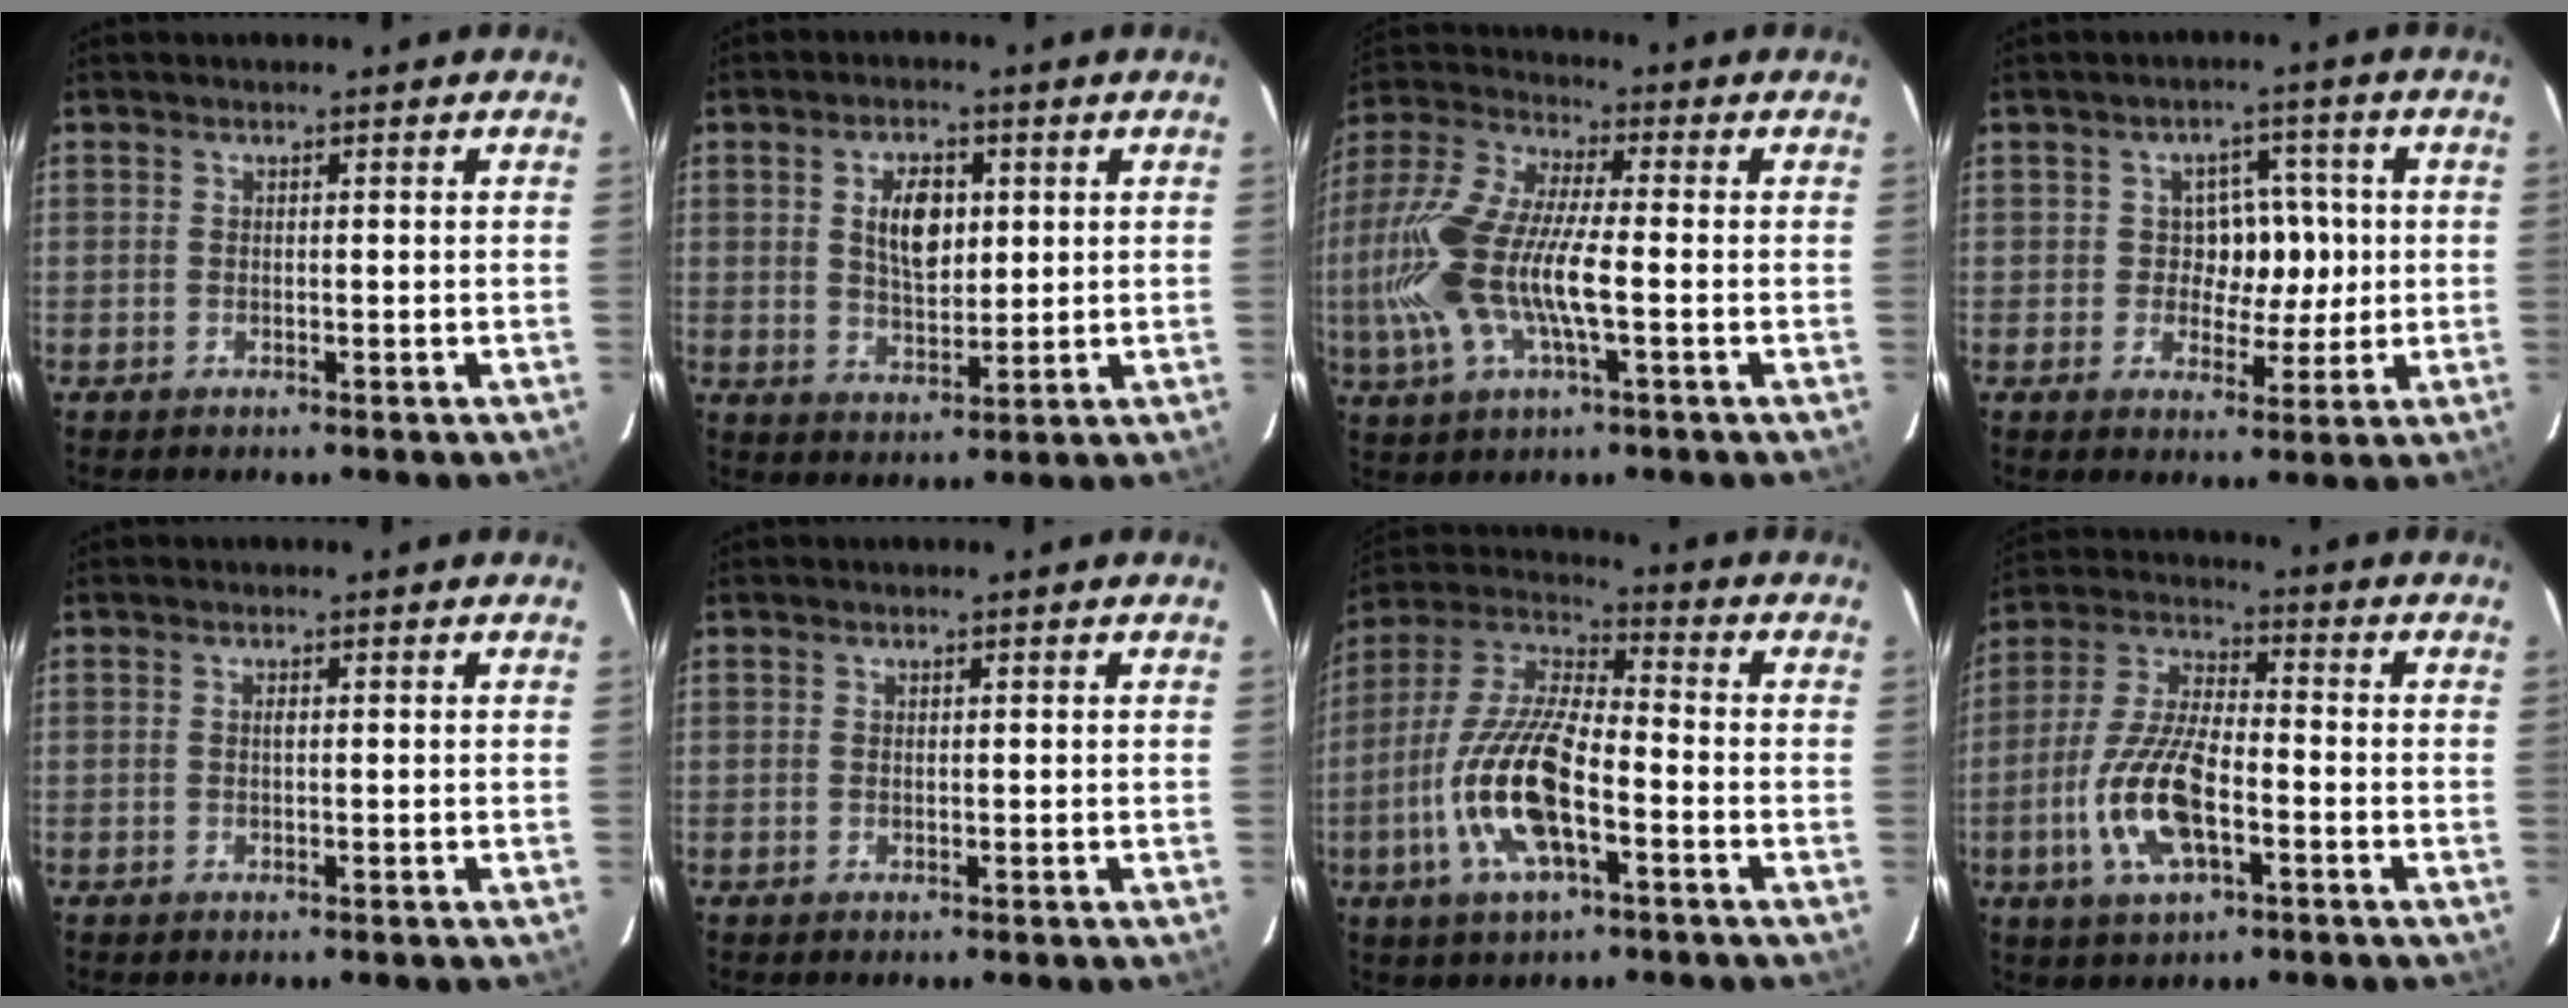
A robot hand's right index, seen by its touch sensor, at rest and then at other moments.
{"total": 7.5, "force": [1.9, 3.9, 6.1], "torque": [-0.108, 0.006, 0.039]}
{"total": 18.2, "force": [-2.9, 6.1, 16.9], "torque": [-0.355, -0.004, -0.061]}
{"total": 6.1, "force": [0.1, 5.3, 3.1], "torque": [-0.047, 0.008, 0.001]}
{"total": 0.5, "force": [0.1, 0.2, 0.5], "torque": [-0.008, 0.002, 0.001]}
{"total": 0.0}
{"total": 16.2, "force": [-5.5, 5.6, 14.2], "torque": [-0.297, -0.006, -0.110]}
{"total": 13.8, "force": [-4.5, 5.4, 11.9], "torque": [-0.256, -0.003, -0.084]}